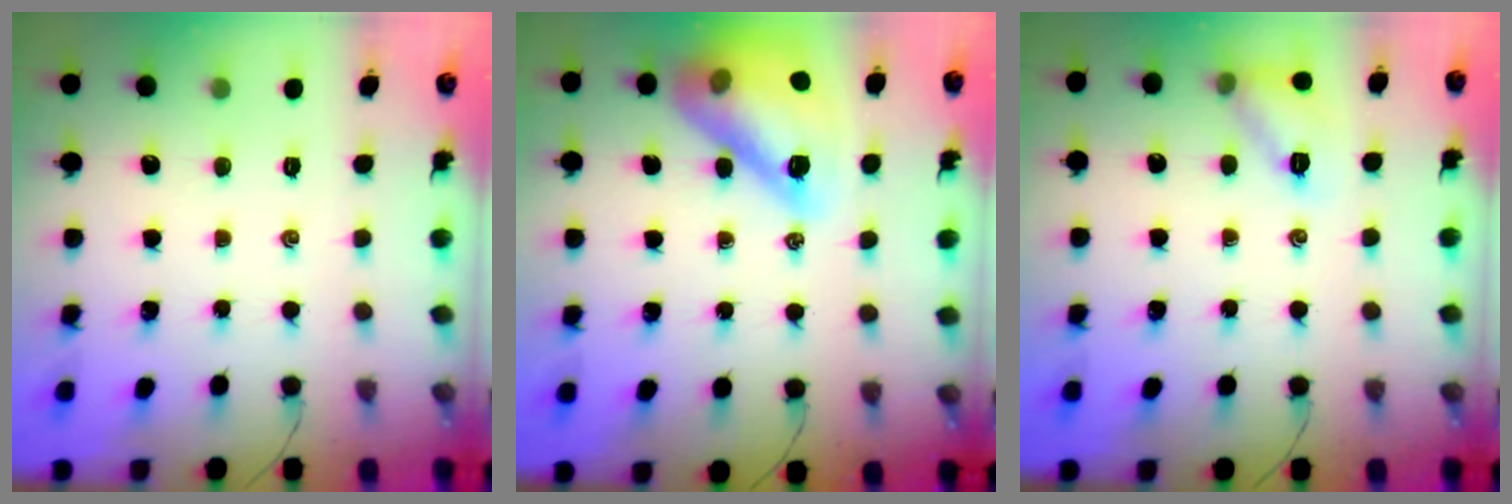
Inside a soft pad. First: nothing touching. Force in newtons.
{"total": 19.9, "press": 19.8, "slide": 2.7}
{"total": 9.7, "press": 9.7, "slide": 0.7}